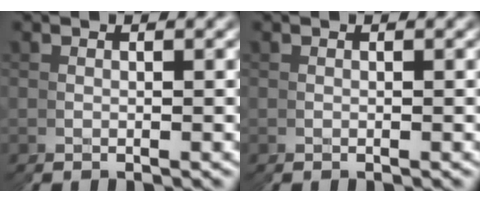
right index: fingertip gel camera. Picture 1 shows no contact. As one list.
[{"total": 0.0}]